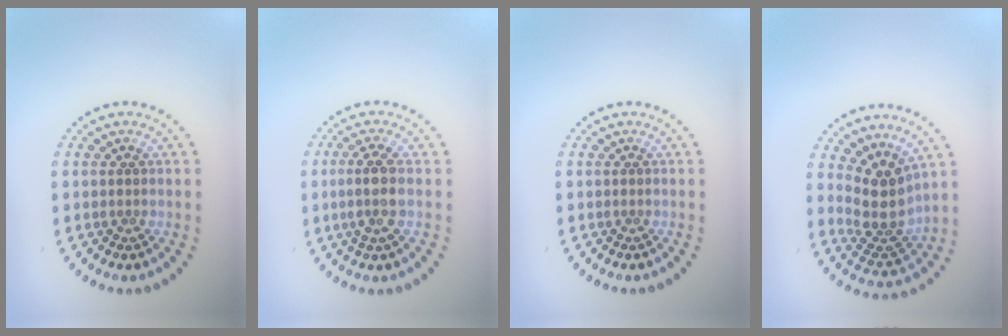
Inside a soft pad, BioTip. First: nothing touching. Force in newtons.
{"total": 2.4, "press": 2.1, "slide": 1.1}
{"total": 0.0}
{"total": 4.3, "press": 3.2, "slide": 2.8}